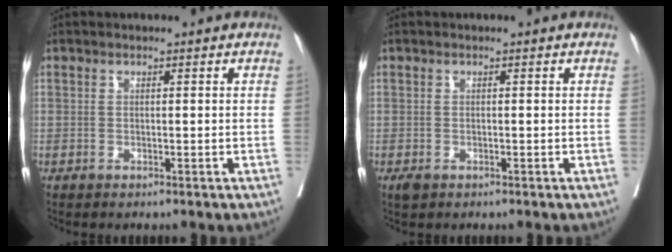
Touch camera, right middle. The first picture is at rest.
{"total": 1.1, "force": [-0.6, 0.7, 0.7], "torque": [-0.014, -0.002, -0.006]}